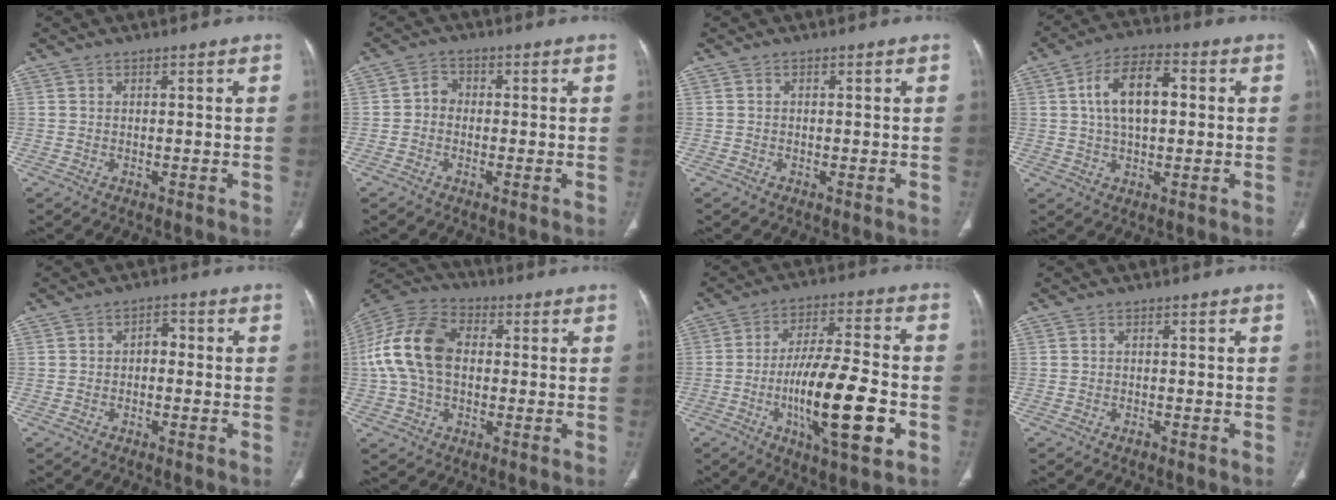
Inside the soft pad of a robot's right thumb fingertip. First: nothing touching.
{"total": 2.8, "force": [-0.6, 2.3, 1.4], "torque": [-0.012, 0.011, -0.021]}
{"total": 0.0}
{"total": 10.7, "force": [1.6, 5.7, 8.9], "torque": [-0.152, 0.019, 0.021]}
{"total": 2.6, "force": [-0.5, 1.8, 1.9], "torque": [-0.017, 0.015, -0.017]}
{"total": 15.5, "force": [0.7, 10.4, 11.4], "torque": [-0.224, 0.033, 0.005]}
{"total": 18.3, "force": [-5.1, 5.0, 16.8], "torque": [-0.287, 0.017, -0.081]}
{"total": 0.8, "force": [-0.6, 0.4, 0.3], "torque": [-0.006, 0.001, -0.012]}